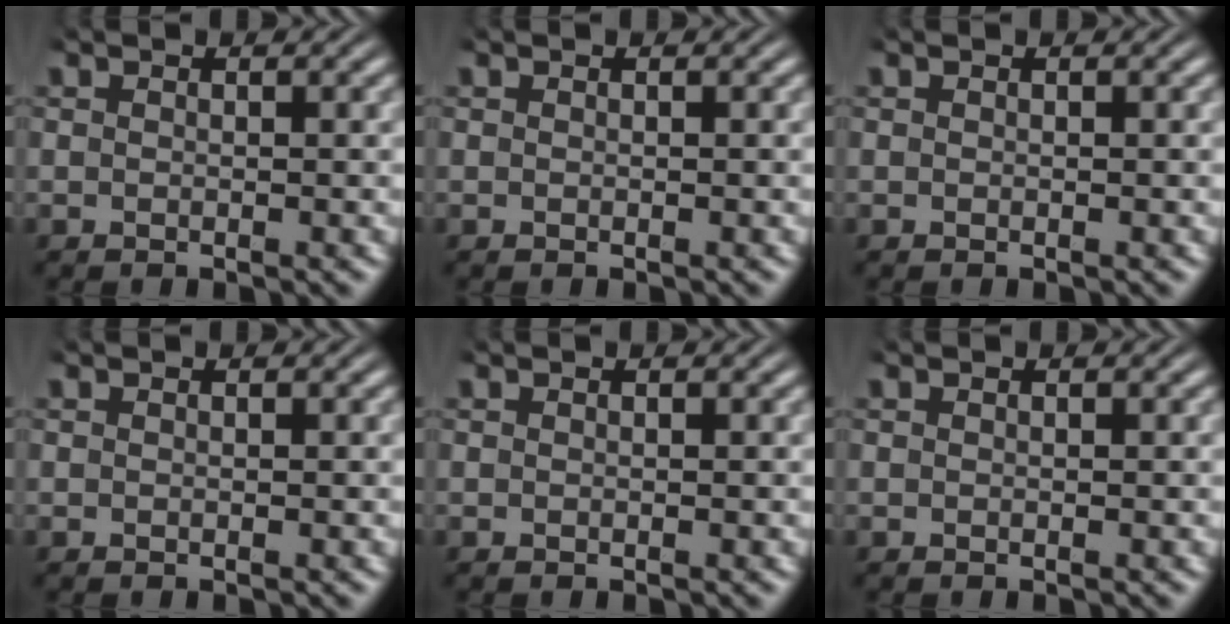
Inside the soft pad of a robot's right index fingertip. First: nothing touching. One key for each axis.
{"total": 0.0}
{"total": 0.0}
{"total": 0.0}
{"total": 0.0}
{"total": 0.0}